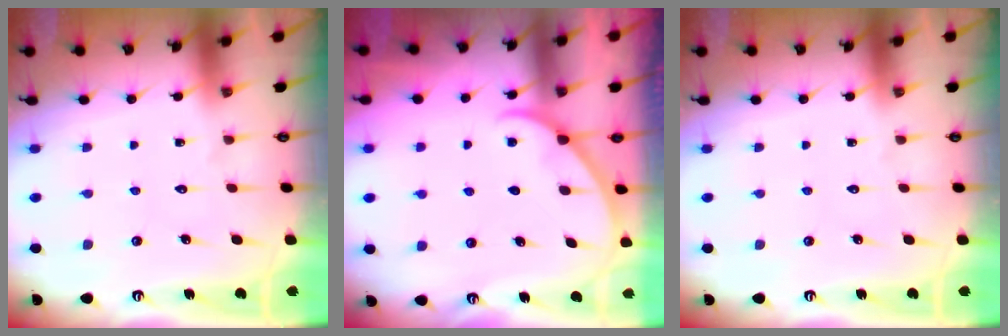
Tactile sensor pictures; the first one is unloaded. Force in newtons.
{"total": 2.0, "press": 2.0, "slide": 0.3}
{"total": 0.0}